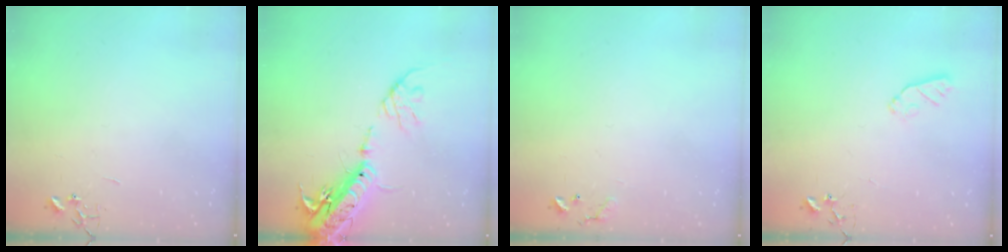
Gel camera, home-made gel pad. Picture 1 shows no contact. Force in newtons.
{"total": 19.6, "press": 19.1, "slide": 4.3}
{"total": 7.7, "press": 7.7, "slide": 0.5}
{"total": 5.5, "press": 5.4, "slide": 1.1}